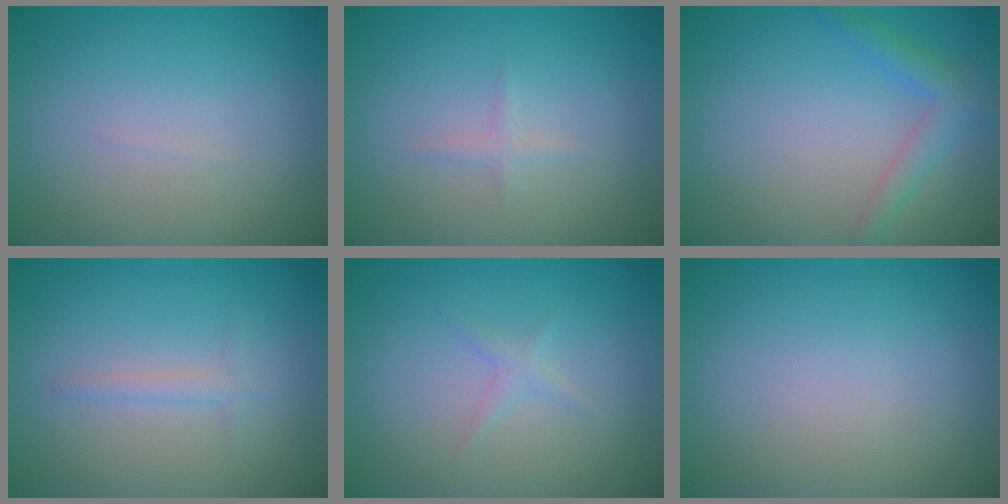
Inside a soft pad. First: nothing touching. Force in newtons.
{"total": 0.7, "press": 0.7, "slide": 0.1}
{"total": 2.3, "press": 2.3, "slide": 0.2}
{"total": 1.1, "press": 1.1, "slide": 0.1}
{"total": 0.9, "press": 0.9, "slide": 0.0}
{"total": 0.0}